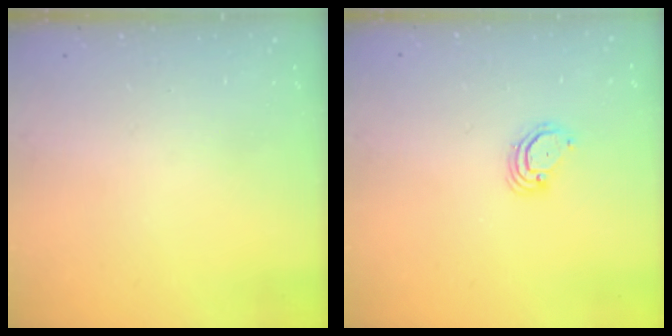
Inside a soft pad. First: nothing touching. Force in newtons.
{"total": 3.2, "press": 3.2, "slide": 0.2}